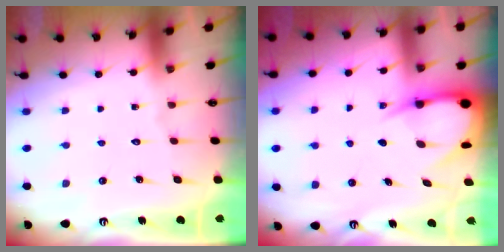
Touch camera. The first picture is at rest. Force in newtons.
{"total": 7.1, "press": 7.0, "slide": 0.8}